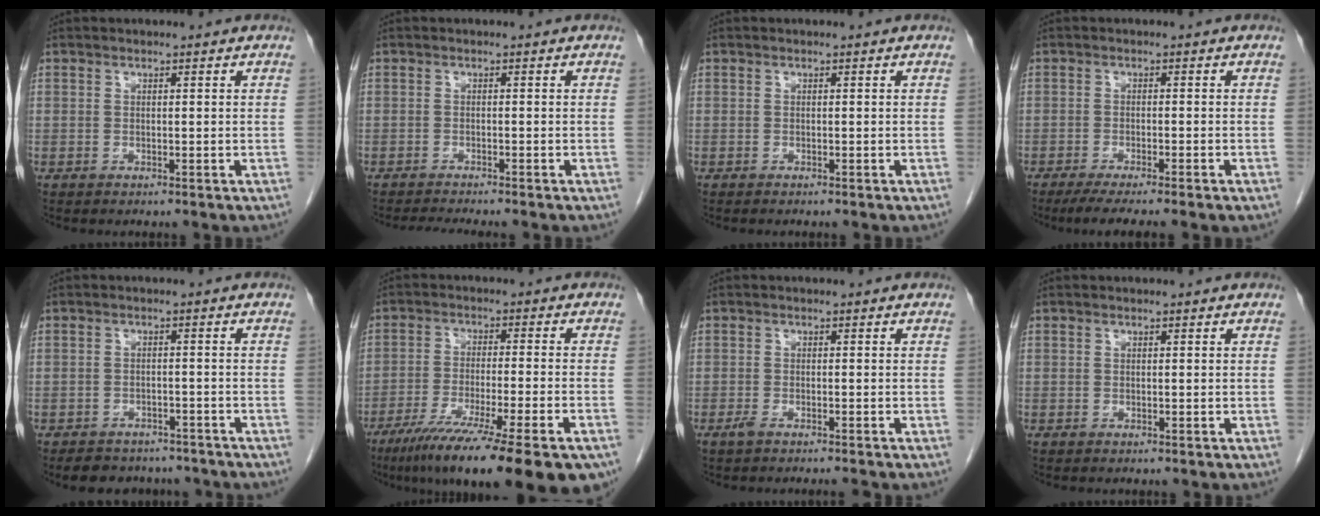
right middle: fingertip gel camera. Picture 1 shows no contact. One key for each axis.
{"total": 3.8, "fx": -3.5, "fy": -0.2, "fz": 1.5, "tx": -0.022, "ty": -0.010, "tz": -0.052}
{"total": 0.8, "fx": -0.6, "fy": 0.1, "fz": 0.4, "tx": -0.005, "ty": -0.001, "tz": -0.007}
{"total": 6.7, "fx": -5.2, "fy": -0.1, "fz": 4.2, "tx": -0.054, "ty": -0.014, "tz": -0.078}
{"total": 8.9, "fx": -7.7, "fy": 3.8, "fz": 2.2, "tx": -0.031, "ty": 0.005, "tz": -0.091}
{"total": 21.0, "fx": -15.0, "fy": 1.4, "fz": 14.6, "tx": -0.171, "ty": -0.047, "tz": -0.231}
{"total": 2.6, "fx": -2.1, "fy": 0.1, "fz": 1.5, "tx": -0.025, "ty": -0.004, "tz": -0.033}
{"total": 0.0}